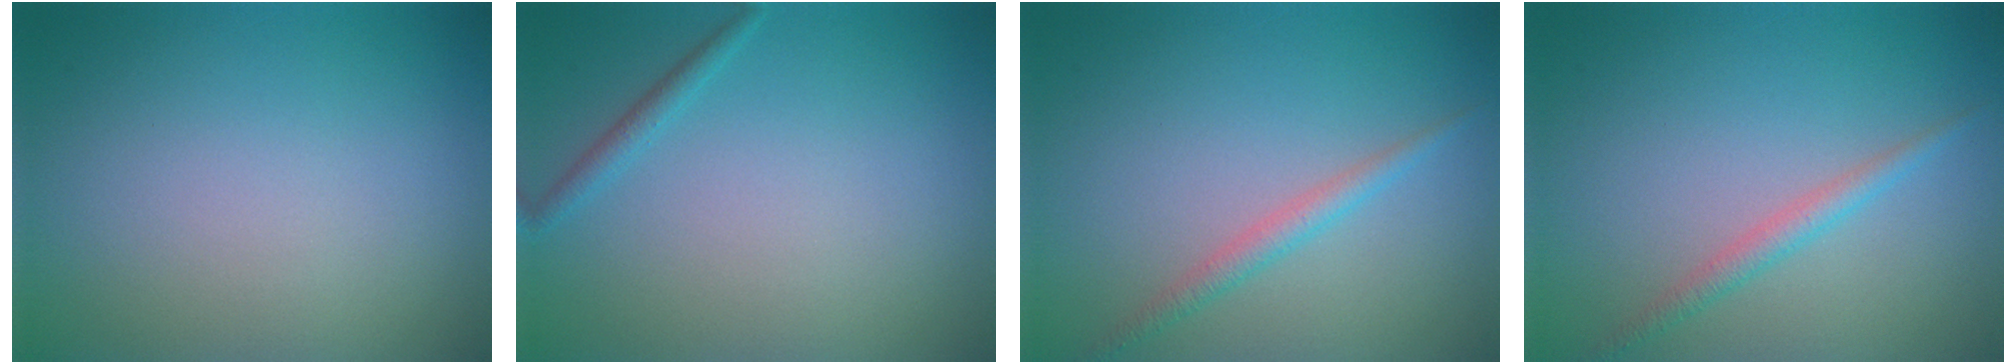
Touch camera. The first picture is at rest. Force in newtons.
{"total": 1.1, "press": 1.1, "slide": 0.0}
{"total": 1.6, "press": 1.6, "slide": 0.0}
{"total": 1.6, "press": 1.6, "slide": 0.0}